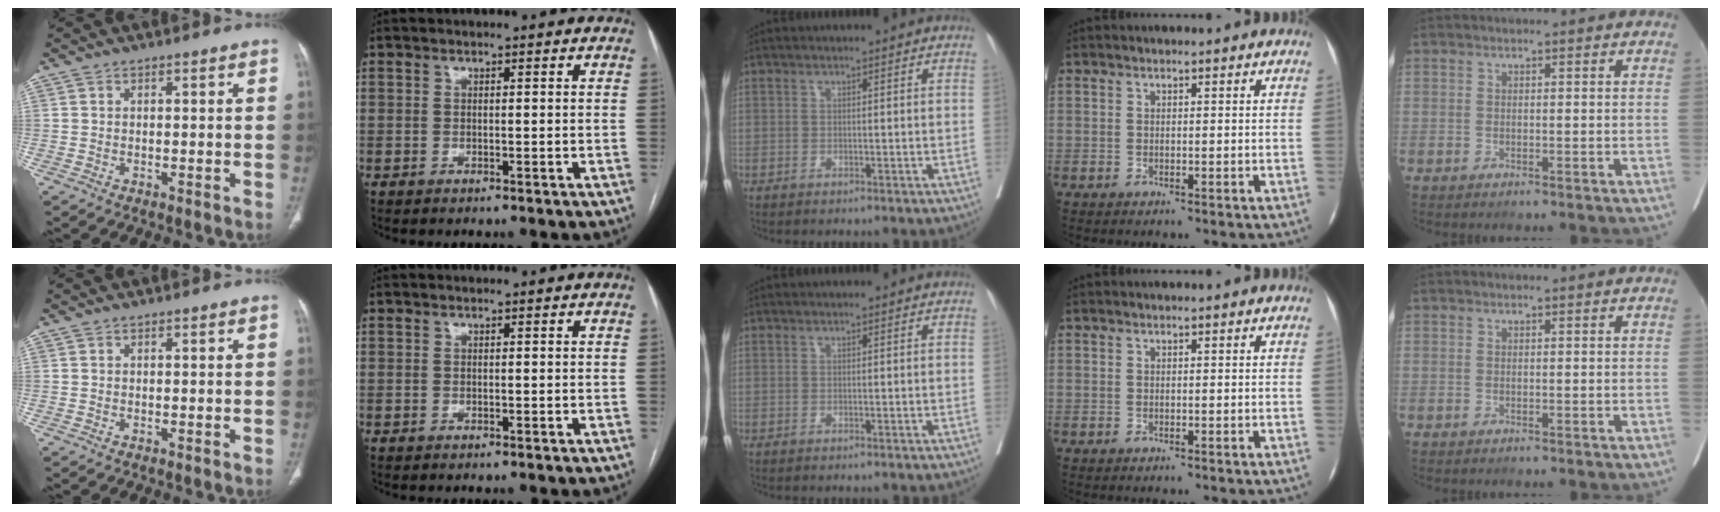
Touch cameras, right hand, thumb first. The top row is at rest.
{}